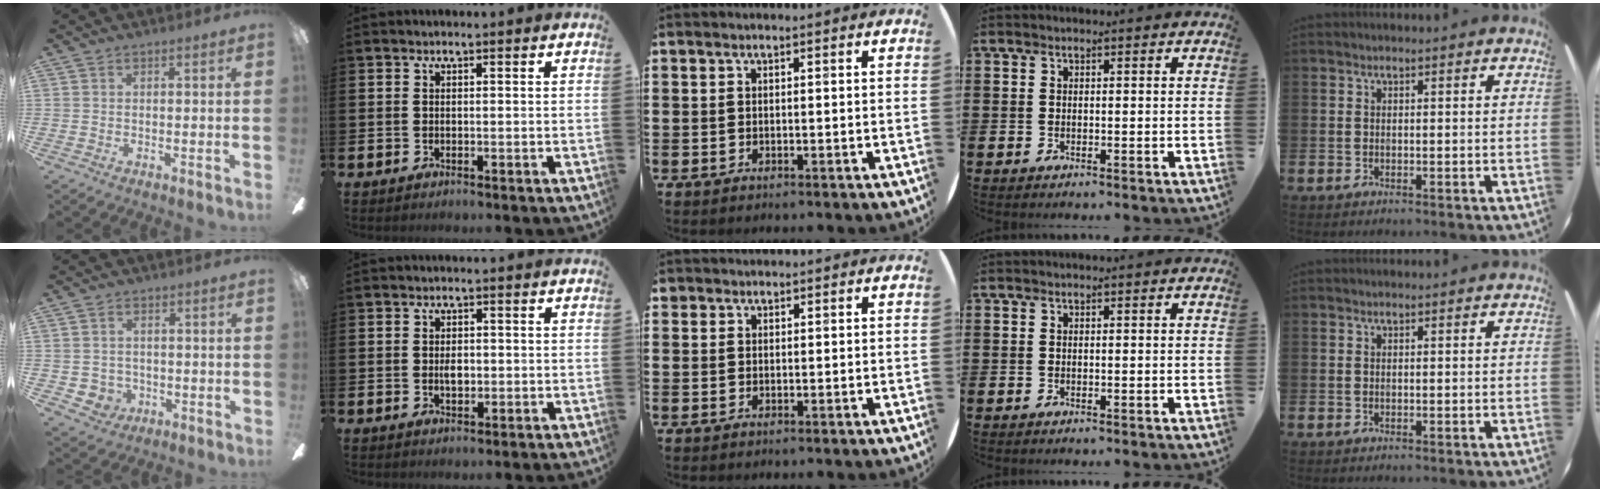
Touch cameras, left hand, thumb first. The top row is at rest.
{"thumb": {"total": 4.1, "force": [-0.1, 4.0, 0.9], "torque": [-0.025, 0.002, -0.003]}, "index": {"total": 1.9, "force": [-0.1, 1.1, 1.5], "torque": [-0.017, 0.000, -0.006]}, "middle": {"total": 0.7, "force": [0.6, 0.3, -0.1], "torque": [0.002, 0.004, 0.011]}}